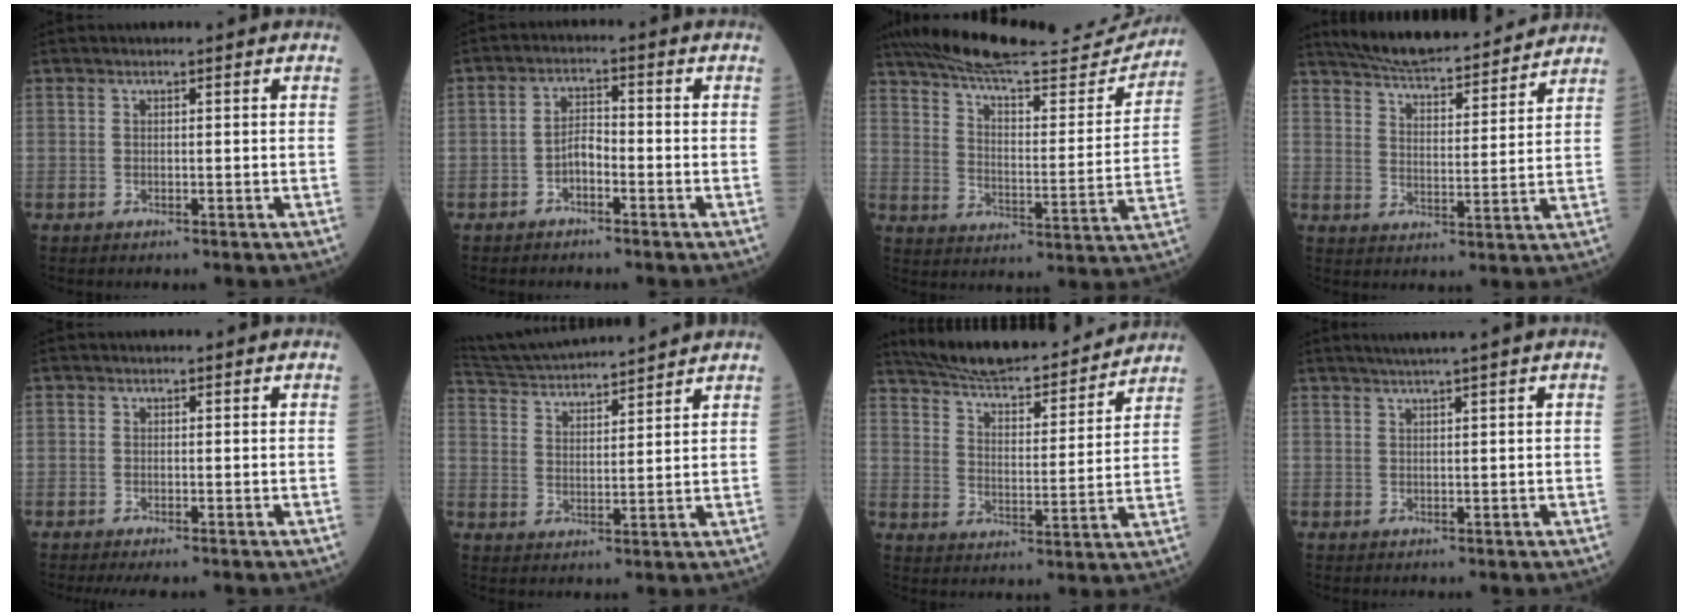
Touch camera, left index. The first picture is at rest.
{"total": 3.0, "force": [-1.7, 1.1, 2.2], "torque": [-0.039, 0.009, -0.026]}
{"total": 23.9, "force": [22.1, 3.1, 8.6], "torque": [-0.142, -0.033, 0.308]}
{"total": 16.3, "force": [14.9, 2.3, 6.2], "torque": [-0.098, 0.008, 0.225]}
{"total": 2.2, "force": [-1.9, 0.5, 1.2], "torque": [-0.017, -0.007, -0.027]}
{"total": 13.6, "force": [12.9, 0.5, 4.4], "torque": [-0.094, 0.025, 0.213]}
{"total": 19.8, "force": [18.1, 2.9, 7.5], "torque": [-0.115, 0.002, 0.265]}
{"total": 2.5, "force": [1.9, -0.9, 1.4], "torque": [-0.020, 0.004, 0.037]}